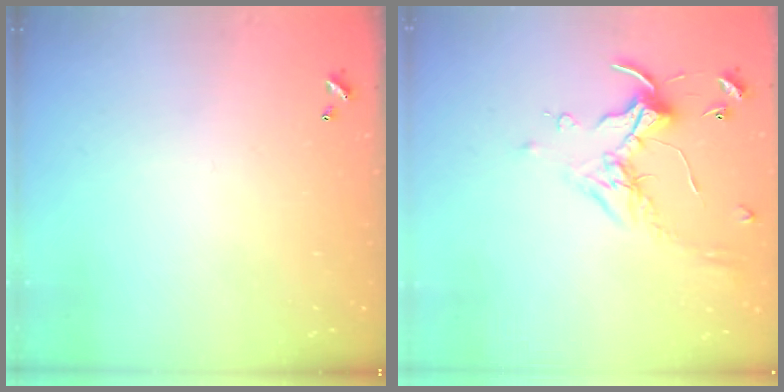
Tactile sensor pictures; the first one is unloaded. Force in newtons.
{"total": 0.5, "press": 0.4, "slide": 0.4}